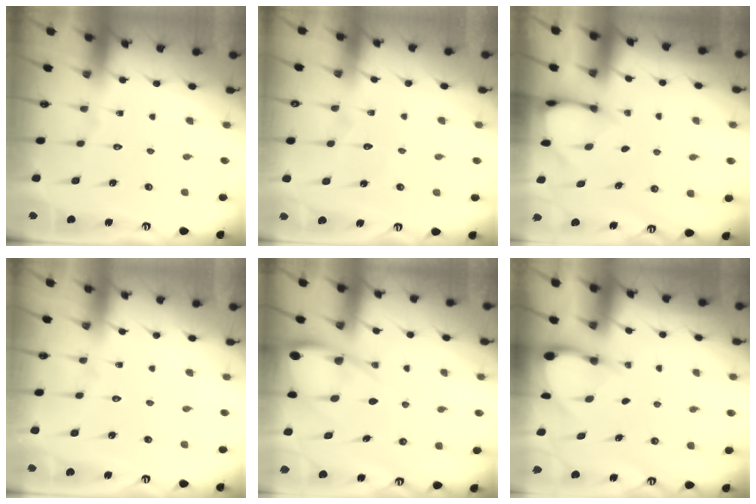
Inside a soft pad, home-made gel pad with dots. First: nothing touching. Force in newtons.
{"total": 3.1, "press": 3.1, "slide": 0.3}
{"total": 3.1, "press": 3.1, "slide": 0.2}
{"total": 2.3, "press": 2.3, "slide": 0.3}
{"total": 9.2, "press": 9.2, "slide": 0.9}
{"total": 3.6, "press": 3.6, "slide": 0.2}